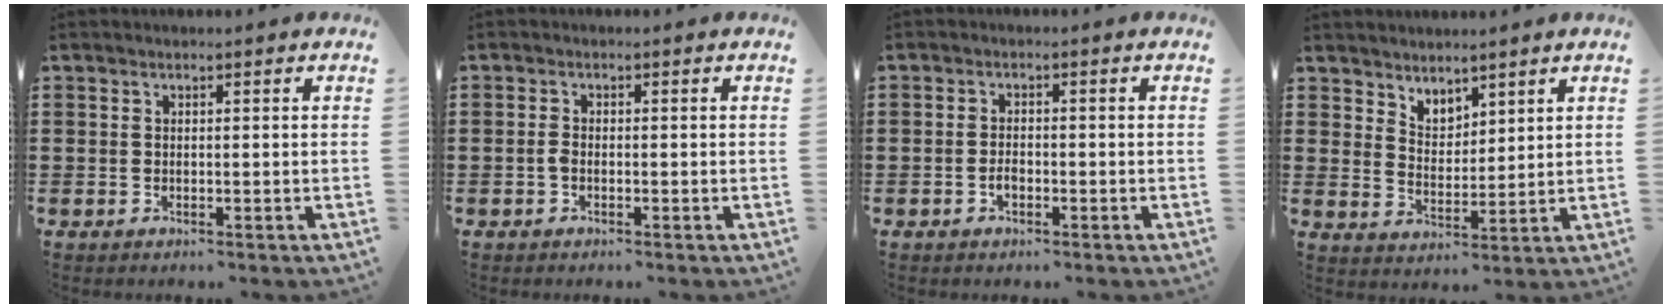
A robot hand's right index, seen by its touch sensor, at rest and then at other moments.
{"total": 1.1, "force": [-0.6, 0.5, 0.8], "torque": [-0.025, -0.004, -0.013]}
{"total": 1.7, "force": [-0.9, 0.8, 1.2], "torque": [-0.024, -0.001, -0.016]}
{"total": 3.7, "force": [3.4, 1.6, -0.1], "torque": [-0.011, -0.005, 0.064]}